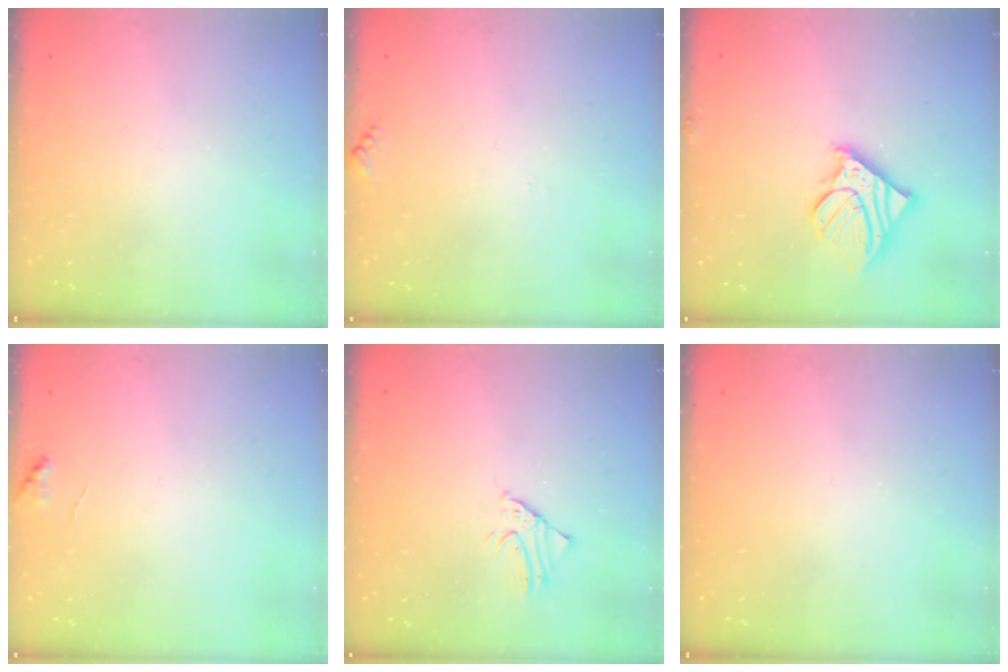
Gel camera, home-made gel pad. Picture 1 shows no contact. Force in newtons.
{"total": 4.2, "press": 4.2, "slide": 0.6}
{"total": 11.9, "press": 11.7, "slide": 2.1}
{"total": 5.4, "press": 5.4, "slide": 0.6}
{"total": 1.7, "press": 1.7, "slide": 0.1}
{"total": 0.0}